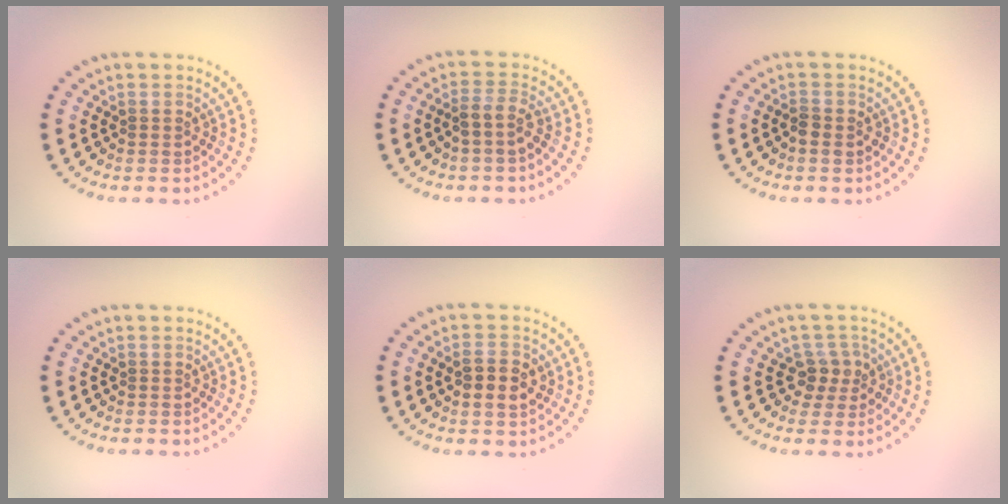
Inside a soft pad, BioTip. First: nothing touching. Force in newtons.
{"total": 1.9, "press": 1.5, "slide": 1.2}
{"total": 1.1, "press": 1.1, "slide": 0.2}
{"total": 0.0}
{"total": 2.9, "press": 2.9, "slide": 0.2}
{"total": 2.3, "press": 2.1, "slide": 1.0}